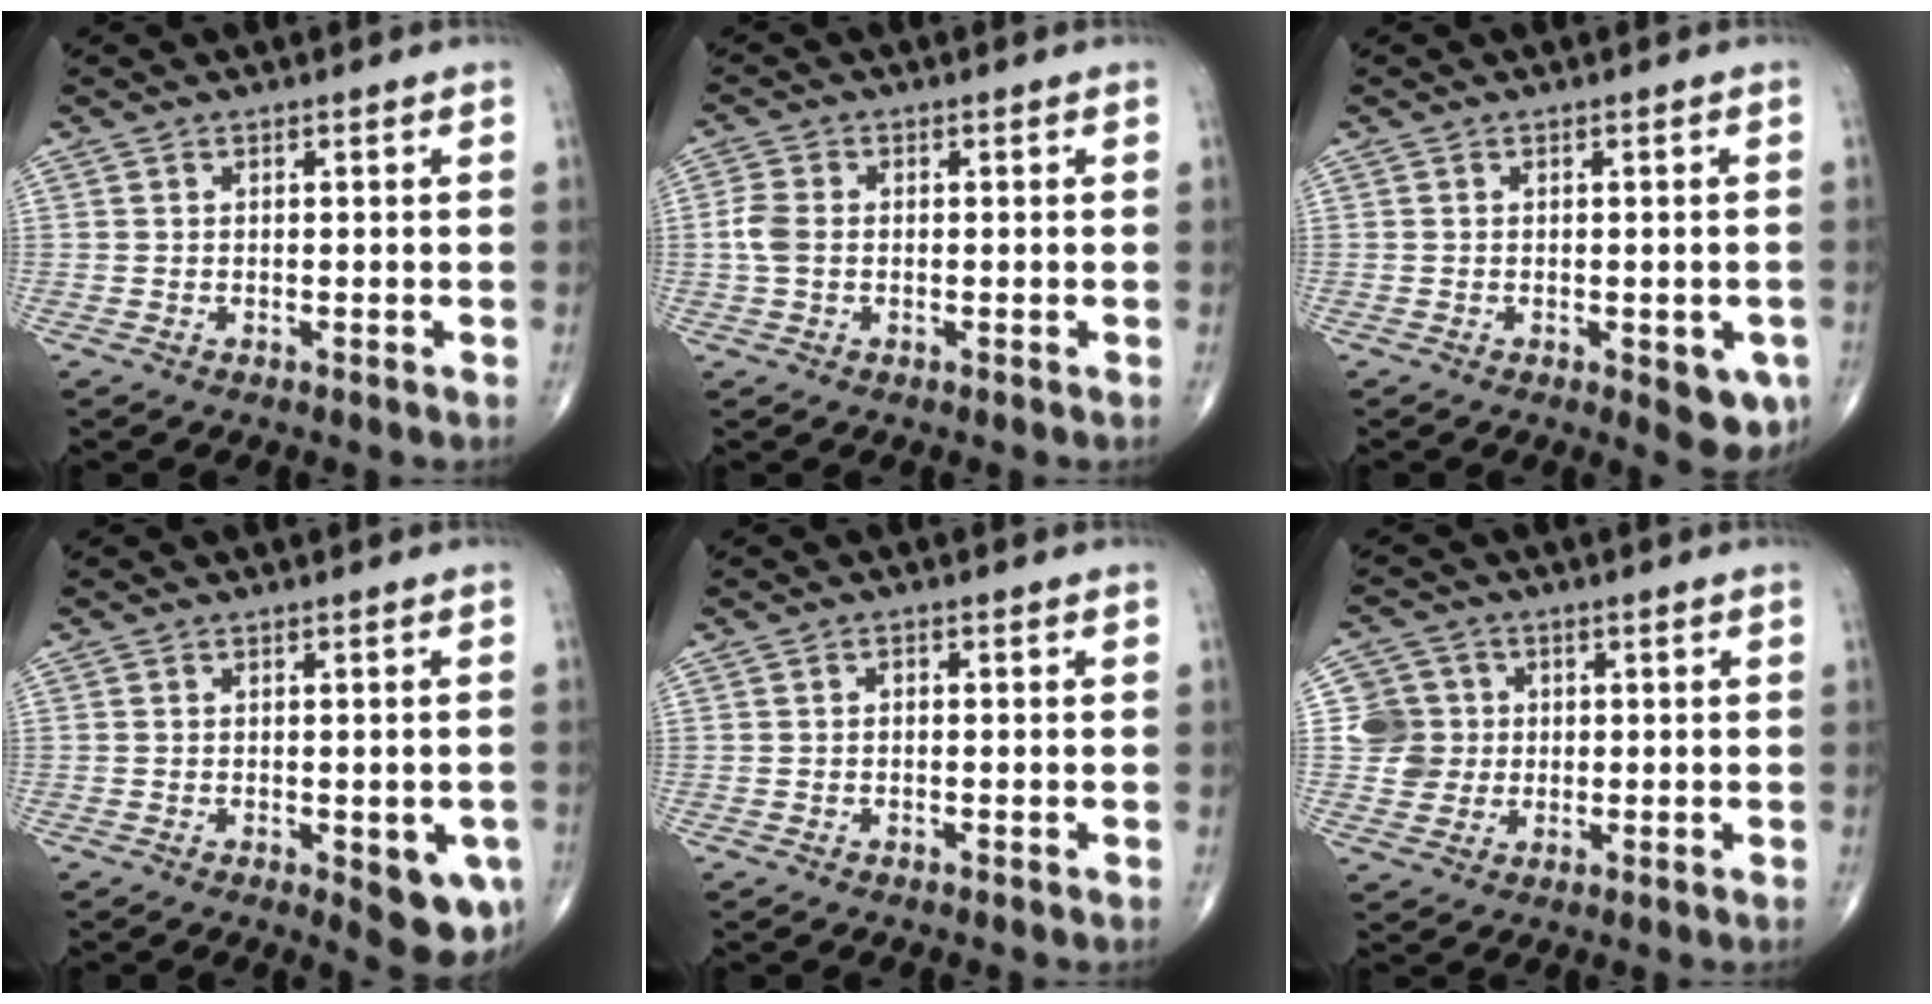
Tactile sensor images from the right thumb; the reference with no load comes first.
{"total": 3.6, "force": [-0.2, 2.5, 2.6], "torque": [-0.067, 0.006, -0.011]}
{"total": 5.7, "force": [-1.9, 2.4, 4.8], "torque": [-0.036, -0.006, -0.019]}
{"total": 7.6, "force": [-2.3, 3.0, 6.7], "torque": [-0.056, -0.009, -0.023]}
{"total": 0.7, "force": [0.0, 0.5, 0.5], "torque": [-0.005, 0.003, -0.004]}
{"total": 6.7, "force": [0.6, 6.6, 0.8], "torque": [0.016, 0.007, 0.007]}